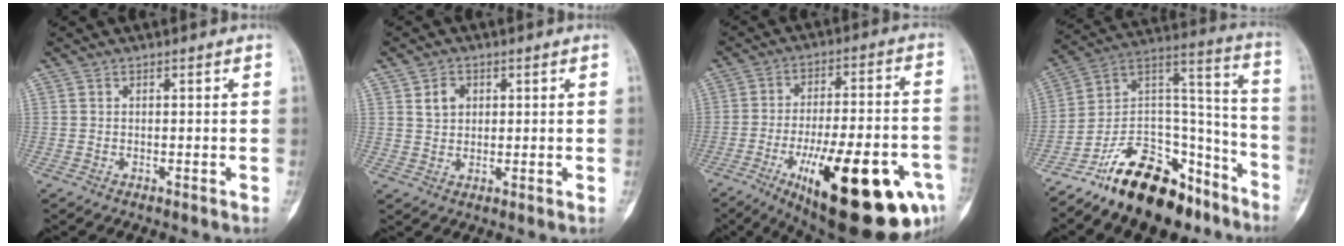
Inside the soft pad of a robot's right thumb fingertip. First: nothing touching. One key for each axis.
{"total": 3.8, "fx": 1.4, "fy": 3.0, "fz": 1.8, "tx": -0.014, "ty": -0.005, "tz": 0.026}
{"total": 28.7, "fx": -11.7, "fy": 9.1, "fz": 24.6, "tx": -0.317, "ty": 0.028, "tz": -0.160}
{"total": 22.0, "fx": -15.7, "fy": 10.4, "fz": 11.3, "tx": -0.150, "ty": 0.121, "tz": -0.271}